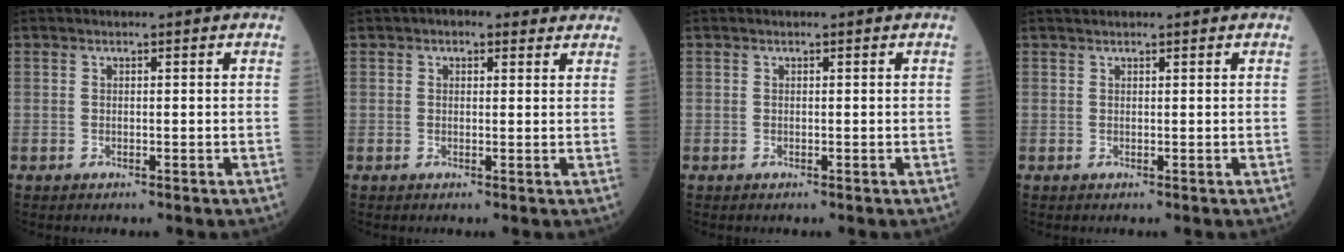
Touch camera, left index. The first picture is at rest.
{"total": 3.7, "force": [2.6, 2.0, 1.8], "torque": [-0.021, 0.028, 0.035]}
{"total": 0.0}
{"total": 1.4, "force": [1.3, 0.1, 0.4], "torque": [-0.008, 0.024, 0.025]}